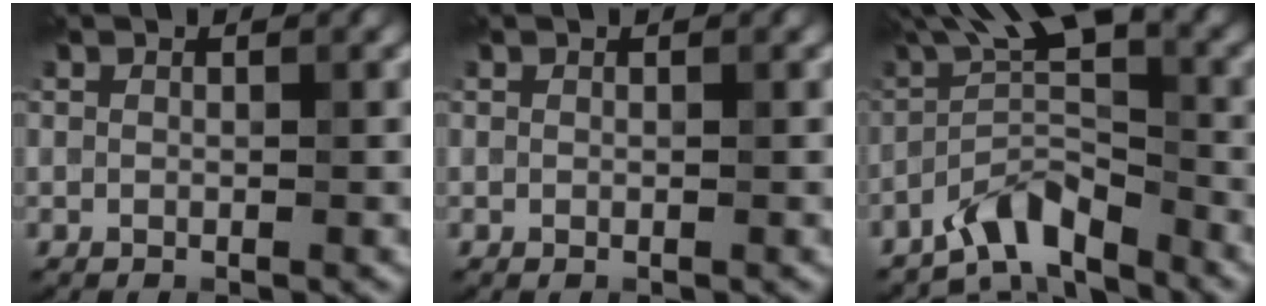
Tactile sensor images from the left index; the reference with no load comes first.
{"total": 0.0}
{"total": 6.9, "force": [-4.4, 2.2, 4.8], "torque": [-0.074, 0.014, -0.090]}